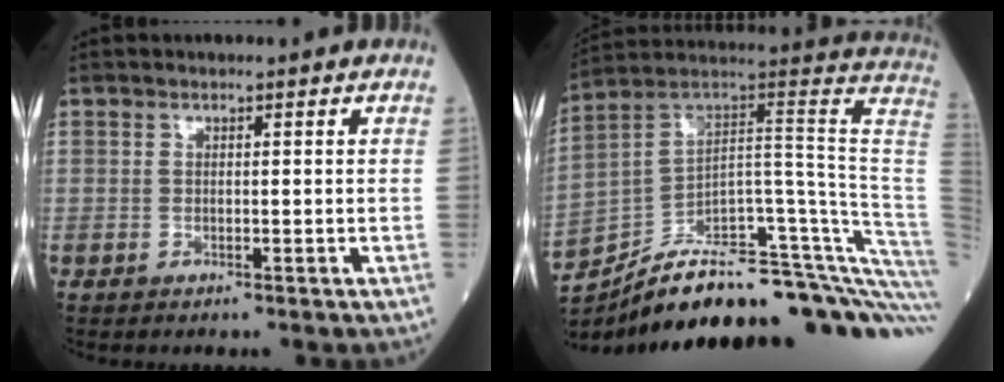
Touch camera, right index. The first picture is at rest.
{"total": 32.2, "force": [-24.3, 5.4, 20.5], "torque": [-0.191, 0.021, -0.337]}